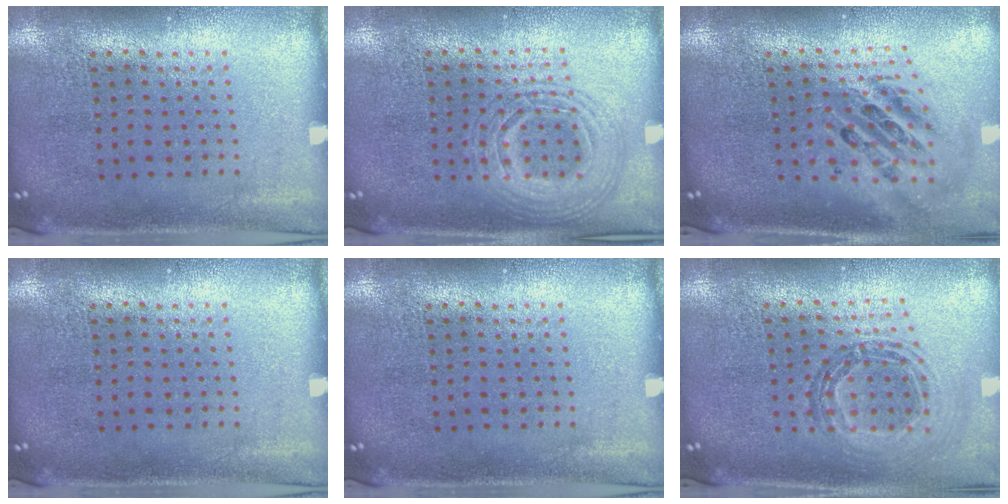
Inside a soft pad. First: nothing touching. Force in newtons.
{"total": 2.9, "press": 2.9, "slide": 0.3}
{"total": 2.2, "press": 1.7, "slide": 1.4}
{"total": 0.0}
{"total": 0.0}
{"total": 0.9, "press": 0.9, "slide": 0.0}